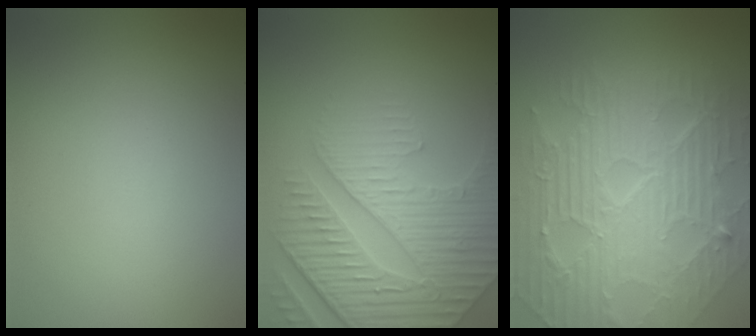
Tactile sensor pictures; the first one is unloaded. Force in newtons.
{"total": 6.6, "press": 5.5, "slide": 3.7}
{"total": 10.8, "press": 7.0, "slide": 8.2}